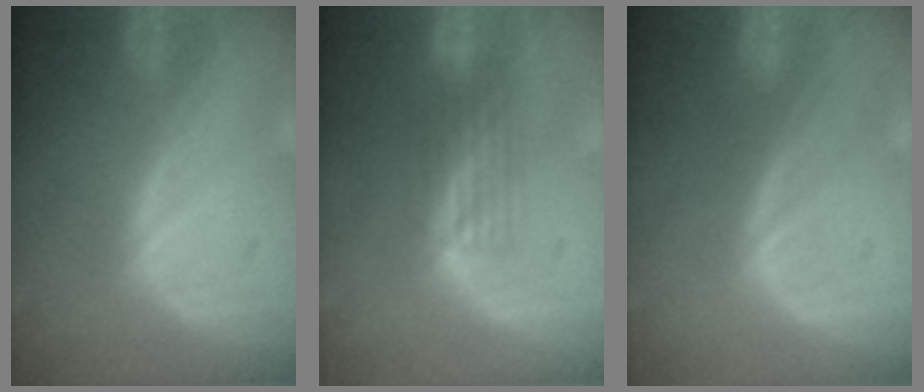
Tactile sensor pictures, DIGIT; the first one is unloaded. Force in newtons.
{"total": 2.9, "press": 2.6, "slide": 1.2}
{"total": 0.0}